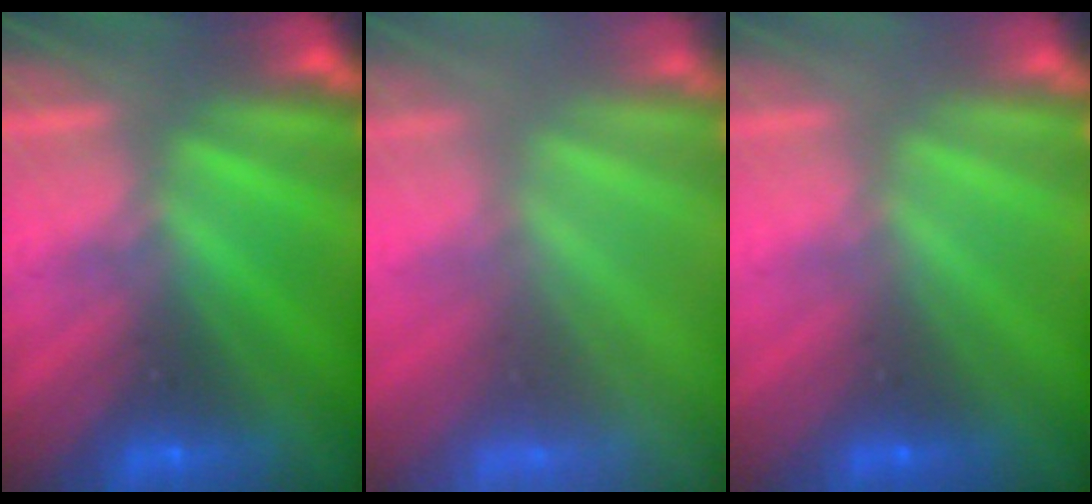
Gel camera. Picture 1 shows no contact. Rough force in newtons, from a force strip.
{"total": 8.1}
{"total": 3.2}